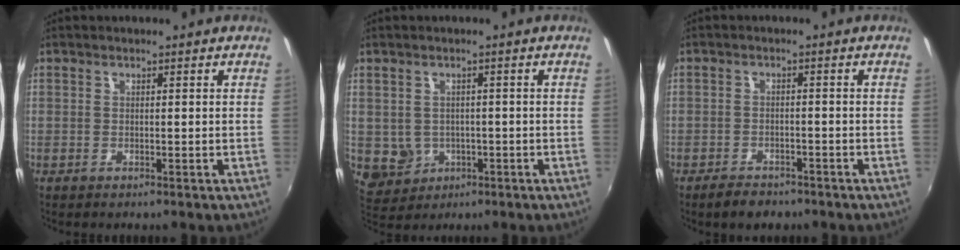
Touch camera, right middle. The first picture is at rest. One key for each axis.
{"total": 5.0, "fx": -0.8, "fy": 4.7, "fz": 1.7, "tx": -0.045, "ty": 0.002, "tz": 0.005}
{"total": 4.4, "fx": -3.5, "fy": 2.2, "fz": 1.5, "tx": -0.042, "ty": 0.002, "tz": -0.054}